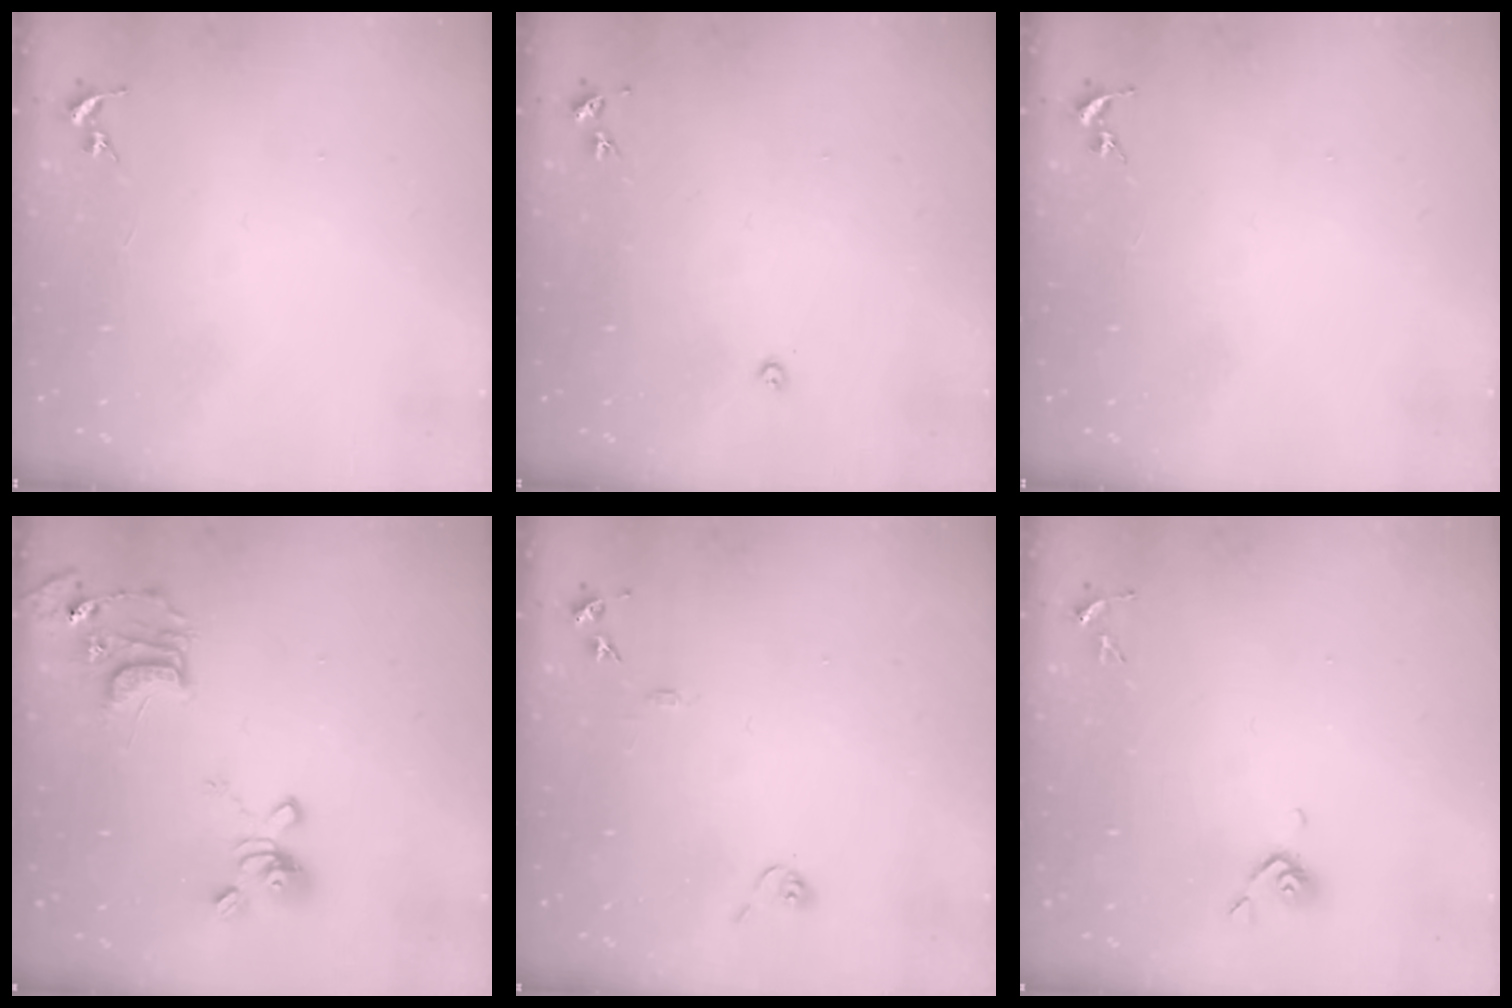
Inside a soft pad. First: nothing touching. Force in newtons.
{"total": 2.2, "press": 2.2, "slide": 0.3}
{"total": 0.0}
{"total": 15.3, "press": 15.3, "slide": 1.1}
{"total": 7.9, "press": 7.9, "slide": 0.8}
{"total": 5.1, "press": 4.9, "slide": 1.2}